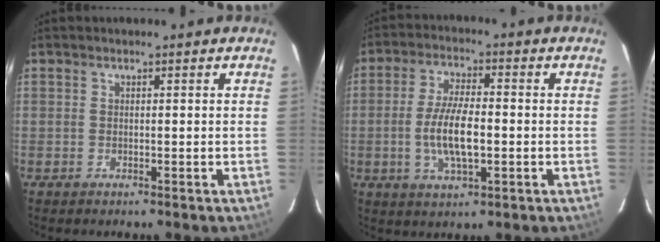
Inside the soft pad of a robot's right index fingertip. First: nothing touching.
{"total": 9.0, "force": [-1.6, 3.0, 8.4], "torque": [-0.167, -0.001, -0.029]}